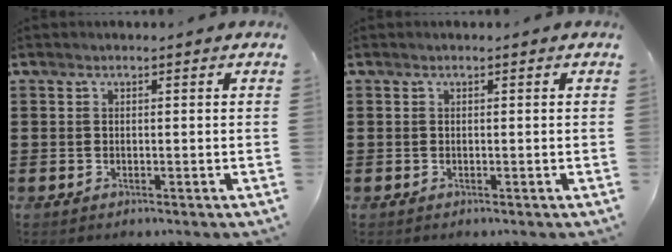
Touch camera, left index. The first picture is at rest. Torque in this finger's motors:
{"motor_torque": [0.00, 0.00, 0.00, 0.00]}